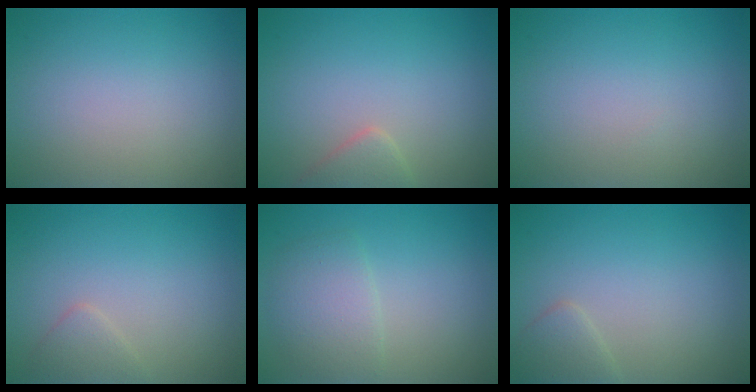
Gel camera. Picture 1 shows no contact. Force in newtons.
{"total": 1.9, "press": 1.9, "slide": 0.1}
{"total": 0.0}
{"total": 1.3, "press": 1.3, "slide": 0.1}
{"total": 2.9, "press": 2.9, "slide": 0.1}
{"total": 1.6, "press": 1.6, "slide": 0.0}